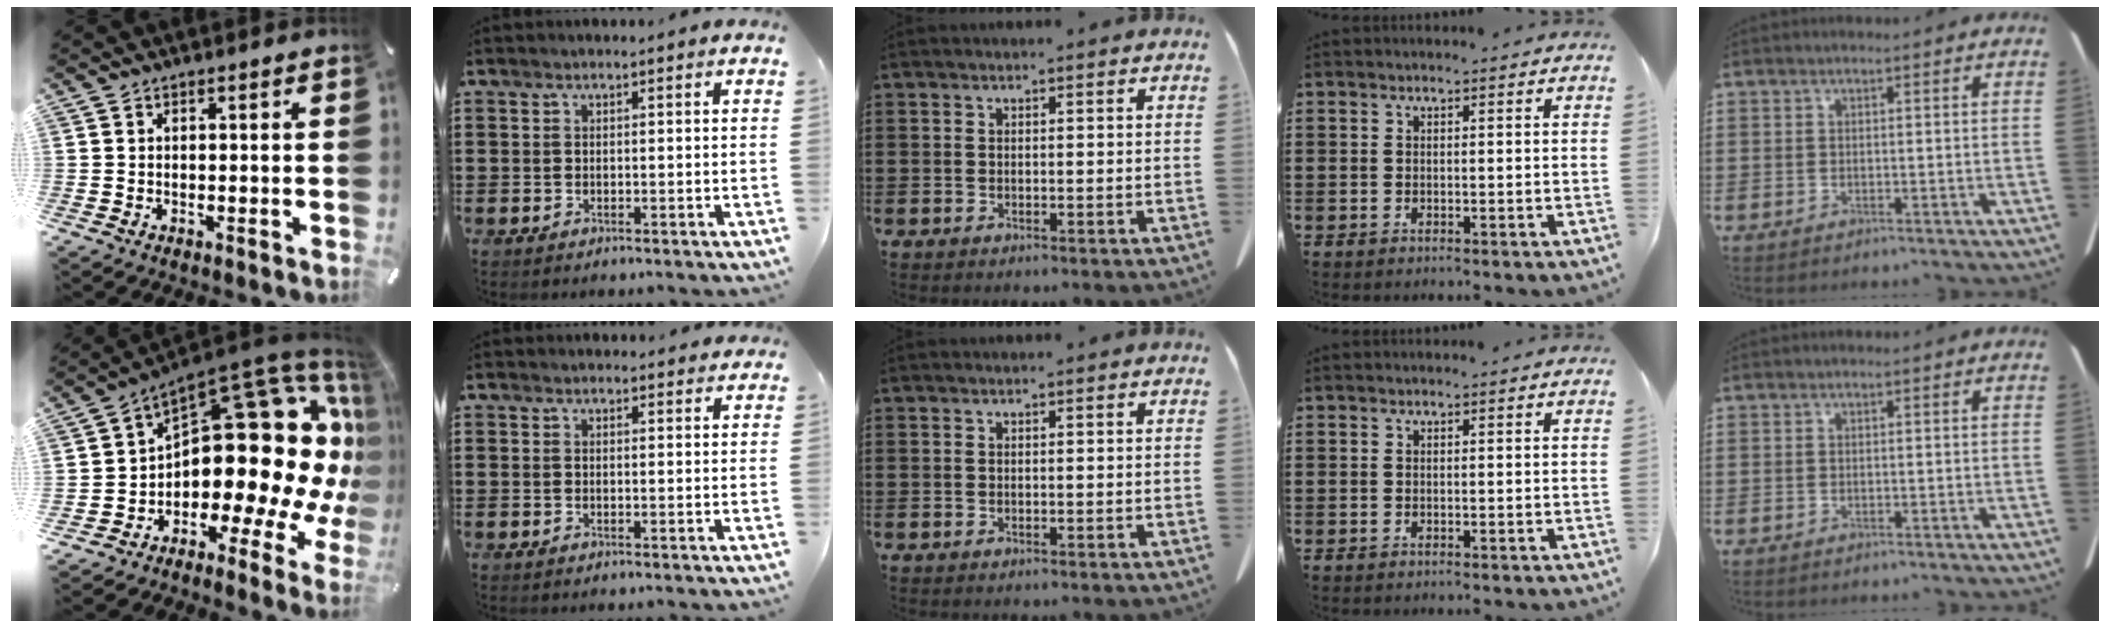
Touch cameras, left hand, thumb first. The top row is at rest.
{"thumb": {"total": 22.2, "force": [5.0, 13.1, 17.2], "torque": [-0.231, -0.073, 0.105]}, "index": {"total": 1.5, "force": [1.5, 0.3, 0.2], "torque": [-0.006, 0.003, 0.029]}}